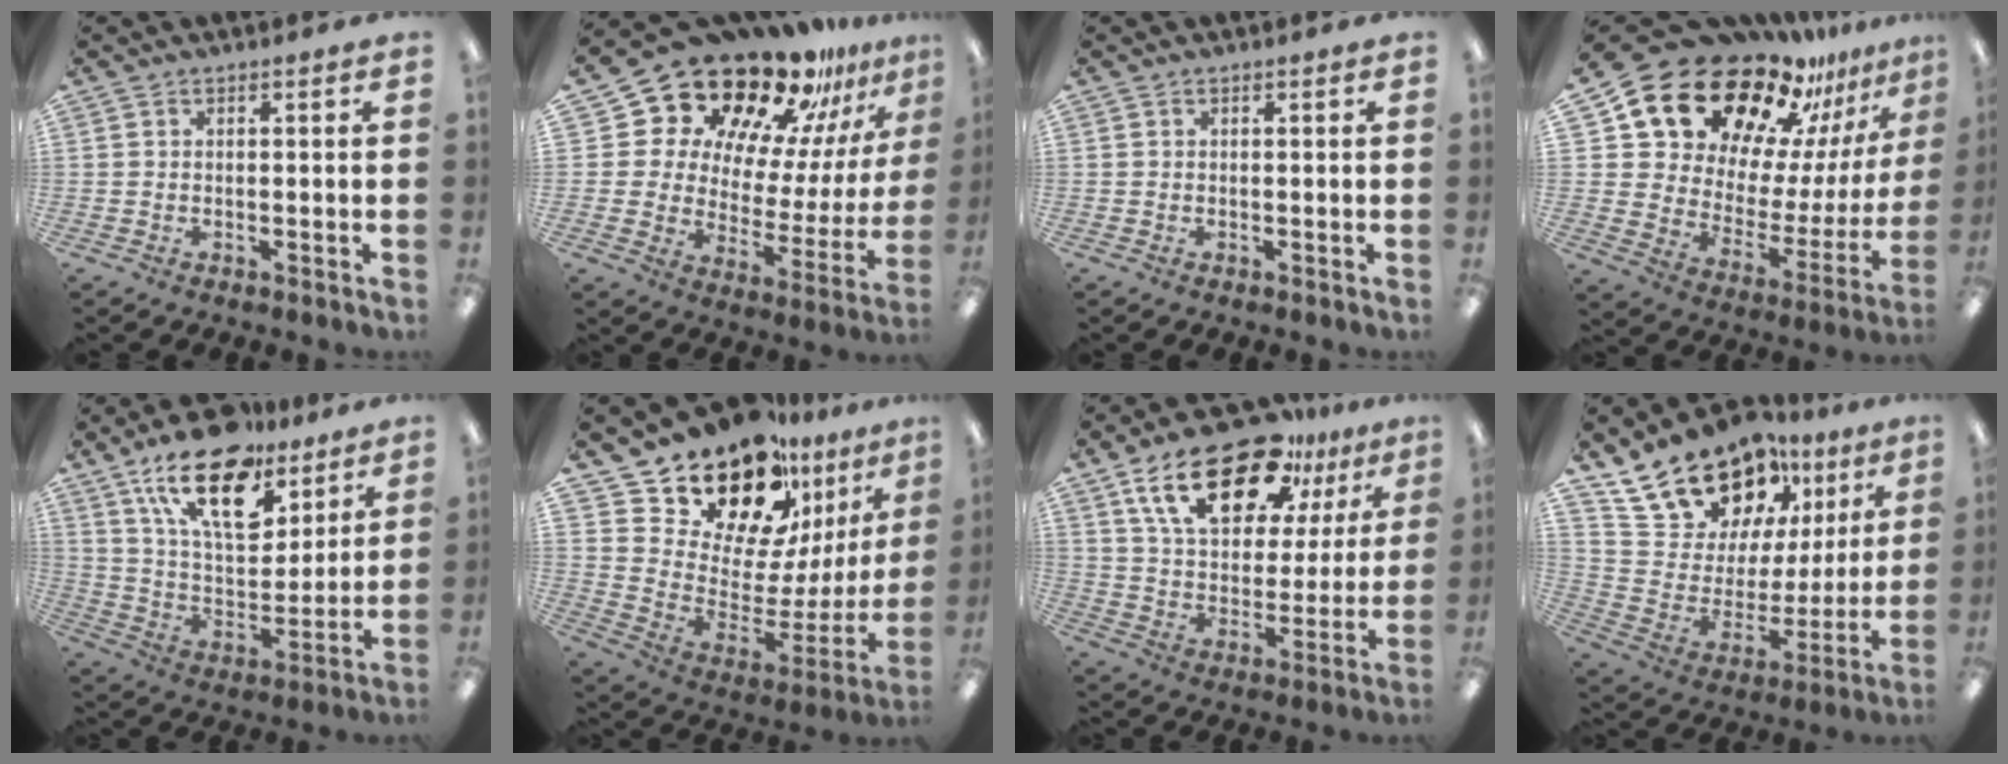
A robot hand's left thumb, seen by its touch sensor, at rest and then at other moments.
{"total": 22.1, "force": [18.8, 9.5, 6.7], "torque": [-0.113, -0.160, 0.337]}
{"total": 0.0}
{"total": 22.1, "force": [18.0, 10.3, 7.8], "torque": [-0.143, -0.142, 0.333]}
{"total": 20.9, "force": [13.2, 10.1, 12.6], "torque": [-0.210, -0.064, 0.230]}
{"total": 22.1, "force": [18.6, 8.8, 8.1], "torque": [-0.142, -0.144, 0.329]}
{"total": 23.2, "force": [14.2, 11.2, 14.5], "torque": [-0.243, -0.062, 0.246]}
{"total": 21.1, "force": [16.1, 11.2, 7.7], "torque": [-0.148, -0.097, 0.310]}